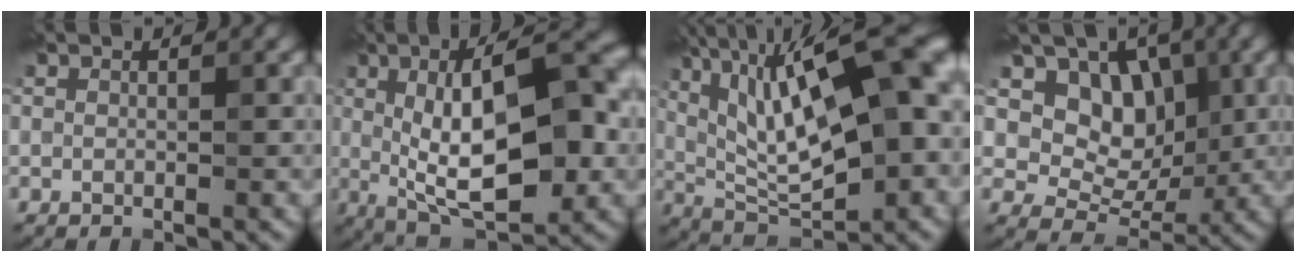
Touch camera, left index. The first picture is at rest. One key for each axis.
{"total": 12.6, "fx": 0.2, "fy": 4.5, "fz": 11.7, "tx": -0.172, "ty": 0.011, "tz": -0.003}
{"total": 16.8, "fx": 4.5, "fy": 5.7, "fz": 15.2, "tx": -0.235, "ty": 0.022, "tz": 0.069}
{"total": 7.7, "fx": 2.6, "fy": 6.0, "fz": 4.1, "tx": -0.060, "ty": -0.006, "tz": 0.046}